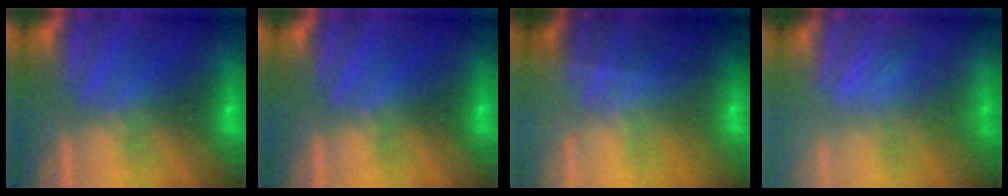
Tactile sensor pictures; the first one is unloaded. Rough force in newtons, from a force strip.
{"total": 0.0}
{"total": 1.9}
{"total": 2.9}